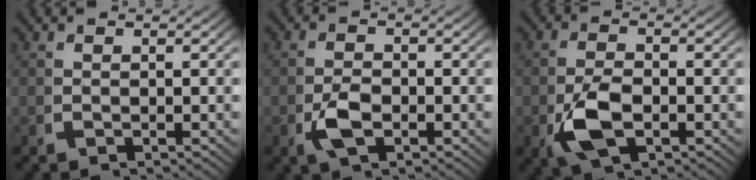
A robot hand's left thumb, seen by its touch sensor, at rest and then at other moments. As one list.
[{"total": 3.0, "force": [-0.9, 1.7, 2.3], "torque": [-0.059, -0.009, -0.014]}, {"total": 5.2, "force": [-1.2, 3.1, 4.0], "torque": [-0.106, -0.020, -0.012]}]